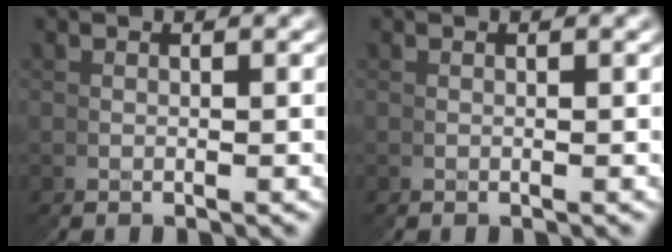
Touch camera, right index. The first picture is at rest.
{"total": 0.0}